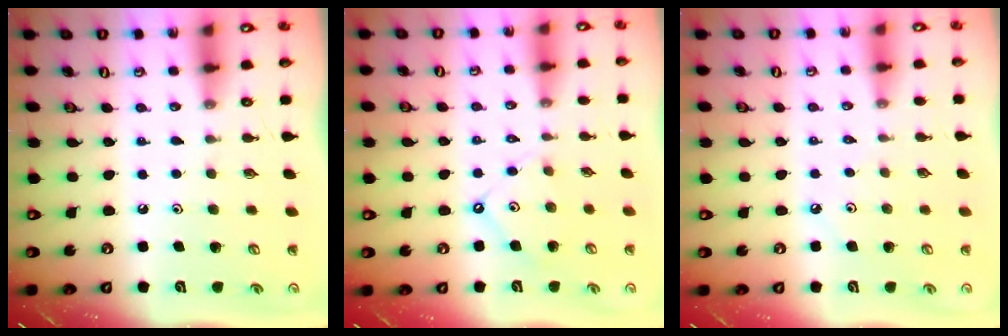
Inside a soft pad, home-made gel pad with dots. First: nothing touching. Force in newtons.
{"total": 6.1, "press": 6.1, "slide": 0.6}
{"total": 1.6, "press": 1.6, "slide": 0.3}